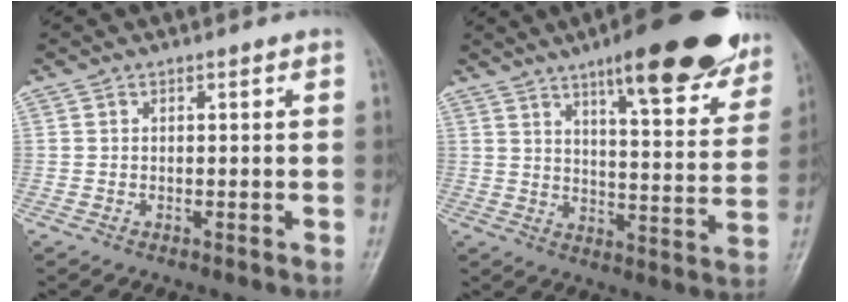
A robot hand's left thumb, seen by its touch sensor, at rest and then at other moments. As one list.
[{"total": 21.3, "force": [14.0, 5.7, 15.0], "torque": [-0.171, -0.053, 0.194]}]